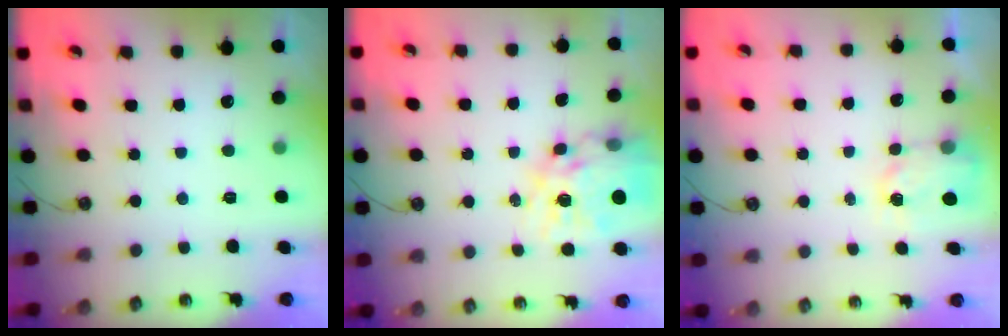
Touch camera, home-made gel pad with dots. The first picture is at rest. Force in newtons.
{"total": 16.7, "press": 16.6, "slide": 1.5}
{"total": 3.7, "press": 3.7, "slide": 0.5}